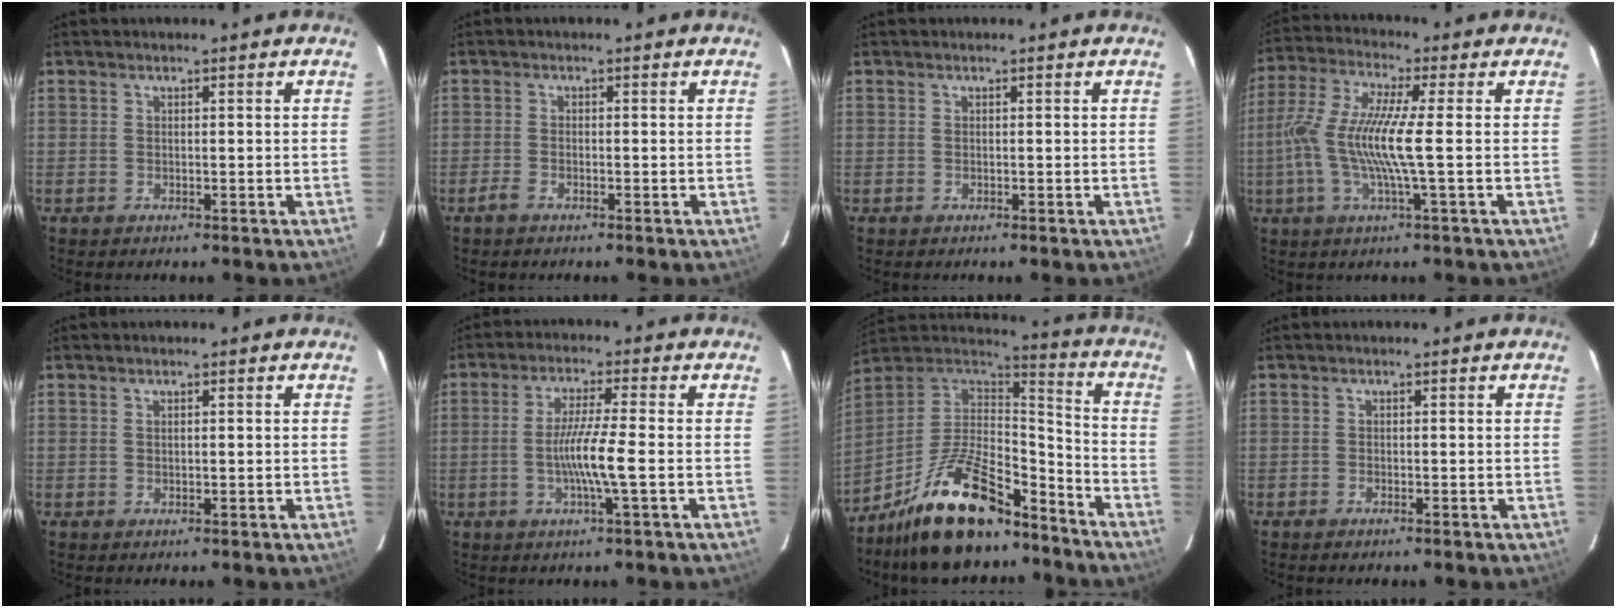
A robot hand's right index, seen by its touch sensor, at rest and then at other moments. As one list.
[{"total": 1.5, "force": [-1.2, 0.5, 0.9], "torque": [-0.025, 0.000, -0.026]}, {"total": 0.0}, {"total": 11.5, "force": [-1.6, 0.1, 11.4], "torque": [-0.231, -0.002, -0.033]}, {"total": 0.6, "force": [0.2, 0.2, 0.5], "torque": [-0.009, 0.003, 0.004]}, {"total": 7.3, "force": [-1.7, -0.7, 7.0], "torque": [-0.133, -0.007, -0.033]}, {"total": 21.2, "force": [-14.8, 8.2, 12.9], "torque": [-0.250, 0.001, -0.245]}, {"total": 0.7, "force": [-0.6, 0.4, 0.2], "torque": [-0.007, 0.000, -0.010]}]